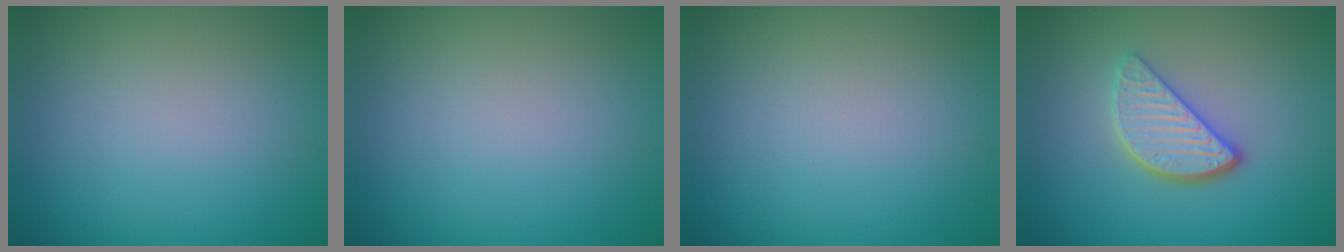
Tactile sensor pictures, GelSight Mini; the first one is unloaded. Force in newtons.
{"total": 0.0}
{"total": 0.0}
{"total": 3.9, "press": 3.0, "slide": 2.4}